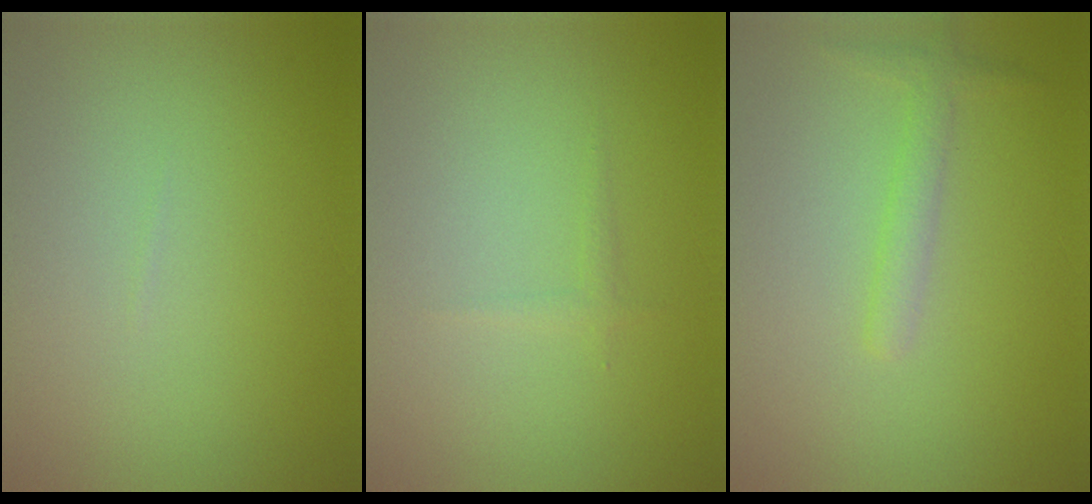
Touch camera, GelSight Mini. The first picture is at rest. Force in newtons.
{"total": 0.6, "press": 0.6, "slide": 0.0}
{"total": 1.6, "press": 1.6, "slide": 0.1}